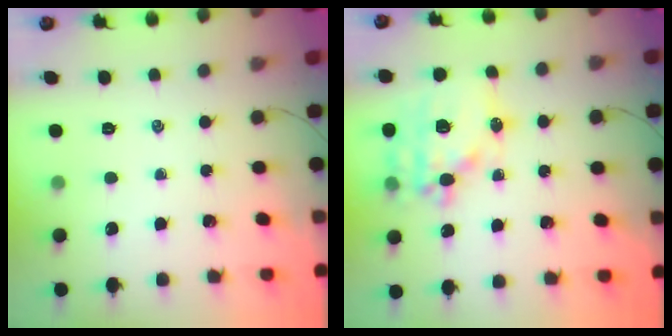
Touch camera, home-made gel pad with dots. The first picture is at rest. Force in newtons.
{"total": 17.9, "press": 17.6, "slide": 3.4}